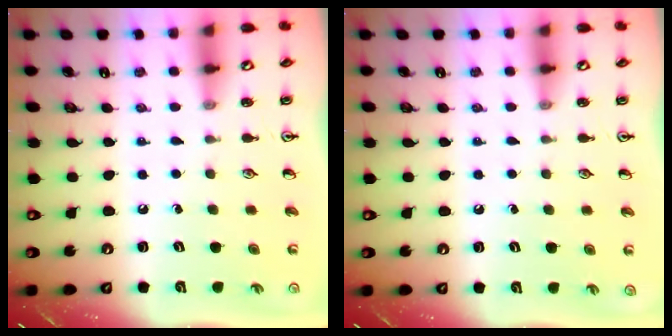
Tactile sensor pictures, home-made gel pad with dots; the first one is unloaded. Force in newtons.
{"total": 0.0}